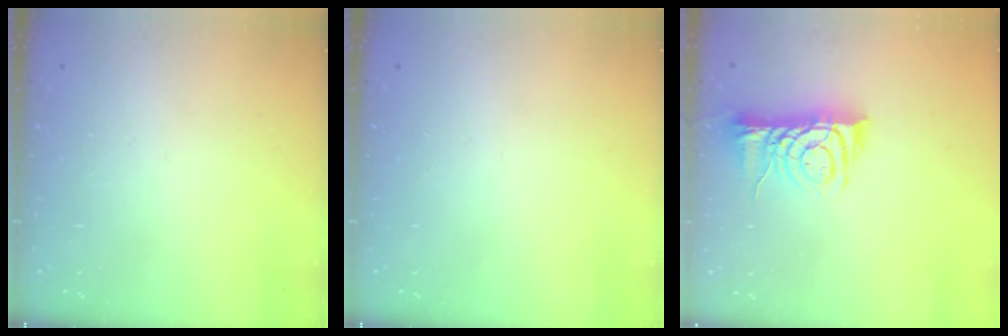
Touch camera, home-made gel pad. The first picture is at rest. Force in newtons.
{"total": 0.0}
{"total": 7.9, "press": 7.9, "slide": 1.0}